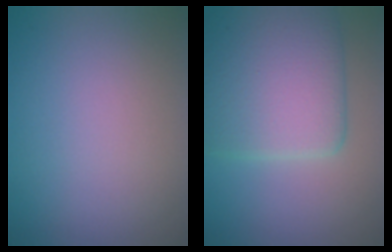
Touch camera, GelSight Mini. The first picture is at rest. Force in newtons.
{"total": 8.0, "press": 8.0, "slide": 0.4}